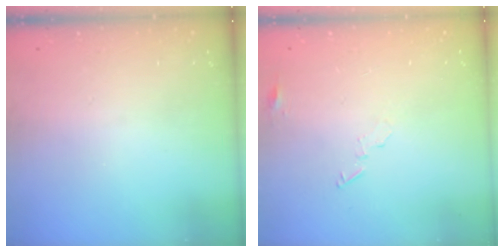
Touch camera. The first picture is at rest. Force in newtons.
{"total": 5.4, "press": 5.3, "slide": 0.4}